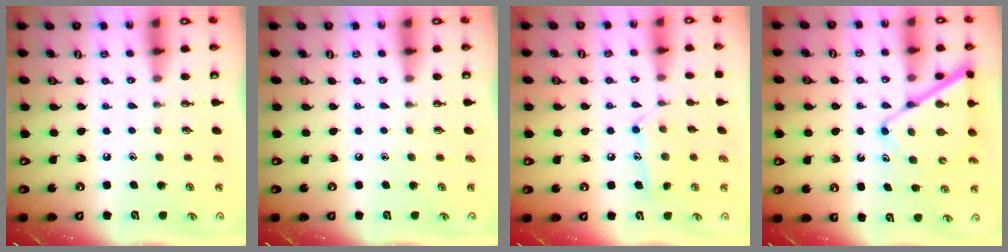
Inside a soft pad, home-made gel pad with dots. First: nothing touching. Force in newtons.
{"total": 0.0}
{"total": 10.9, "press": 10.8, "slide": 0.6}
{"total": 11.5, "press": 11.5, "slide": 1.0}